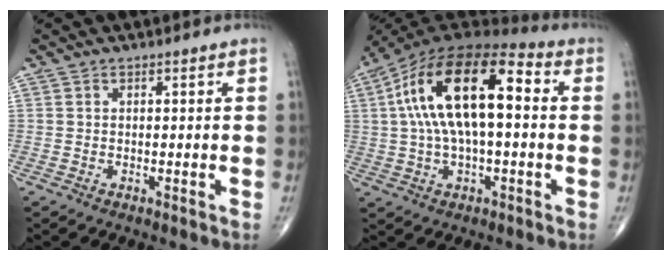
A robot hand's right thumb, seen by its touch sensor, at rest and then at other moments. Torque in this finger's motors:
{"motor_torque": [1.16, 3.84, 2.43, 0.34, 0.83]}